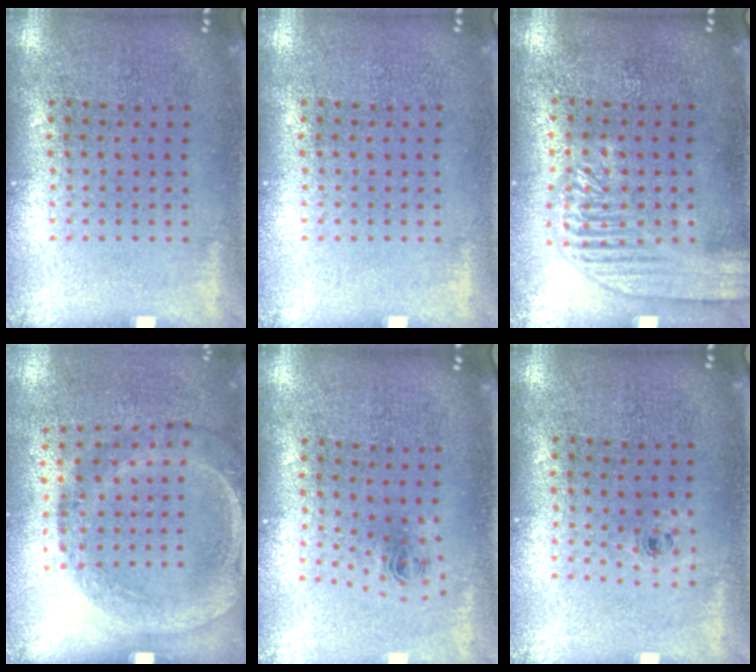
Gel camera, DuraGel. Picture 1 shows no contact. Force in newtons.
{"total": 0.0}
{"total": 1.8, "press": 1.8, "slide": 0.4}
{"total": 1.8, "press": 1.1, "slide": 1.4}
{"total": 0.9, "press": 0.3, "slide": 0.8}
{"total": 0.5, "press": 0.3, "slide": 0.4}